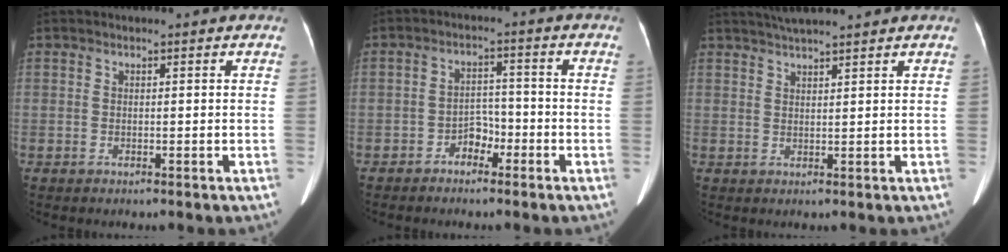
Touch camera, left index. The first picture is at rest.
{"total": 3.5, "force": [-2.4, 1.9, 1.6], "torque": [-0.028, 0.004, -0.043]}
{"total": 5.8, "force": [5.1, 0.2, 2.7], "torque": [-0.048, 0.022, 0.081]}